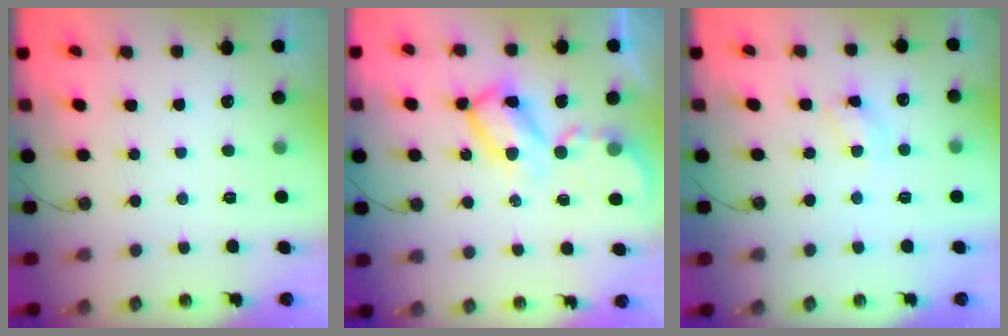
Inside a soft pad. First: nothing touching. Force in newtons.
{"total": 11.0, "press": 11.0, "slide": 1.1}
{"total": 4.9, "press": 4.9, "slide": 0.3}